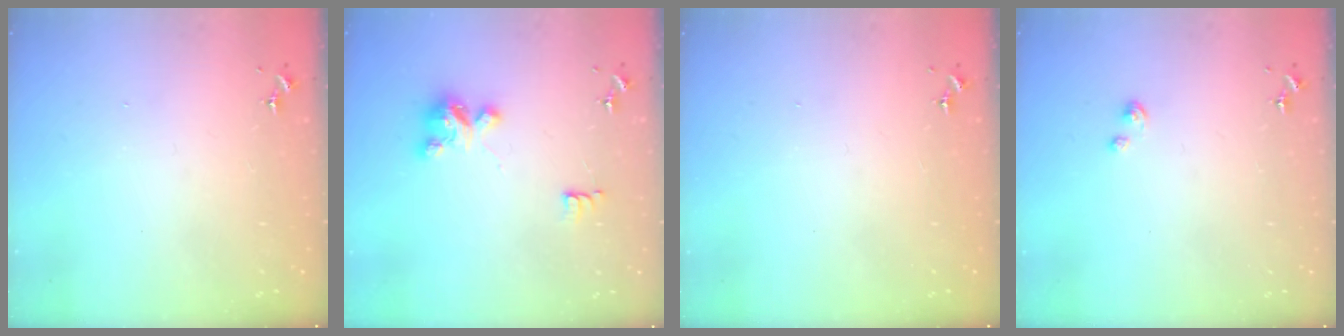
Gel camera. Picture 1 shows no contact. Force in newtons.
{"total": 6.6, "press": 6.6, "slide": 0.3}
{"total": 0.0}
{"total": 2.8, "press": 2.8, "slide": 0.3}